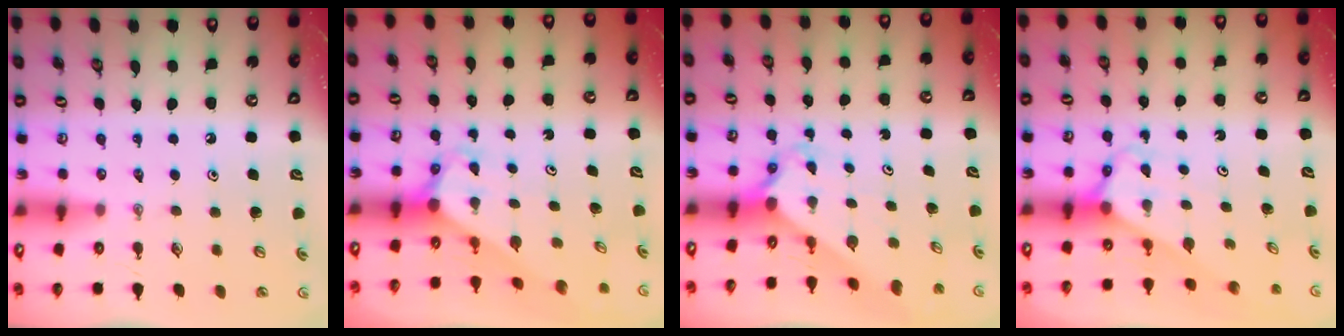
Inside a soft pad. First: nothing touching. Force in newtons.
{"total": 3.0, "press": 3.0, "slide": 0.2}
{"total": 2.1, "press": 2.1, "slide": 0.2}
{"total": 2.9, "press": 2.9, "slide": 0.2}